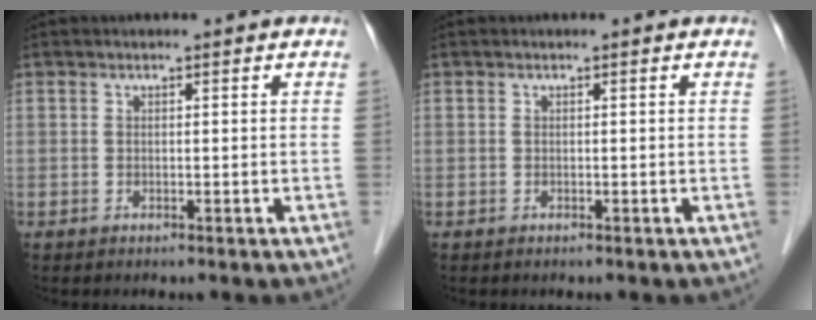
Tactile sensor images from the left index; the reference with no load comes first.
{"total": 0.0}